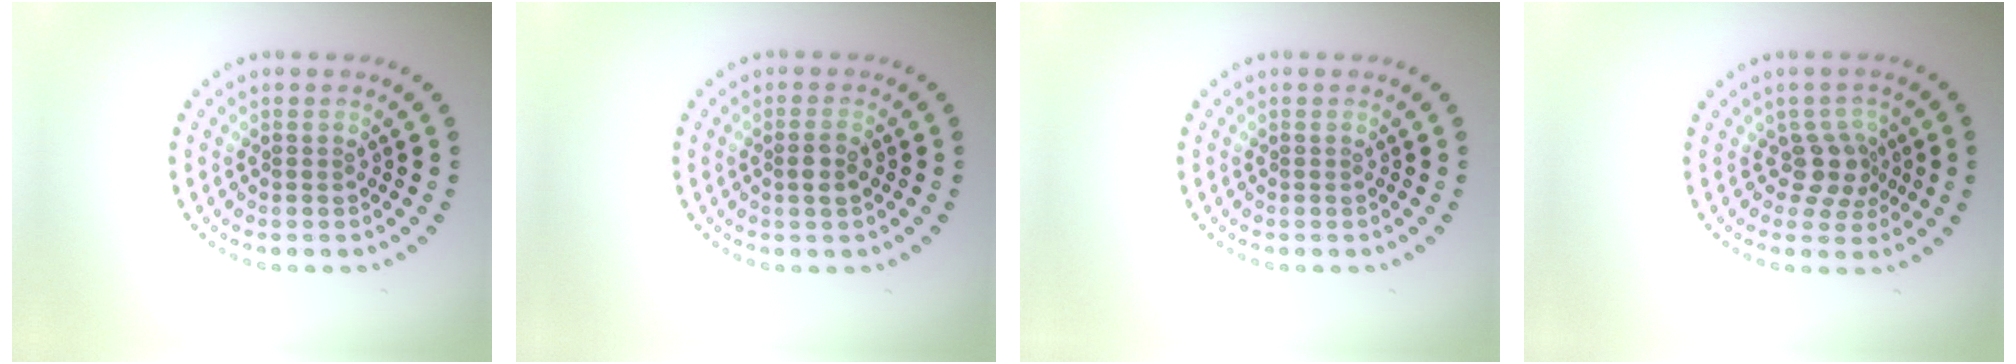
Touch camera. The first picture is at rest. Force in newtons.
{"total": 1.6, "press": 1.5, "slide": 0.6}
{"total": 0.0}
{"total": 2.8, "press": 2.2, "slide": 1.7}